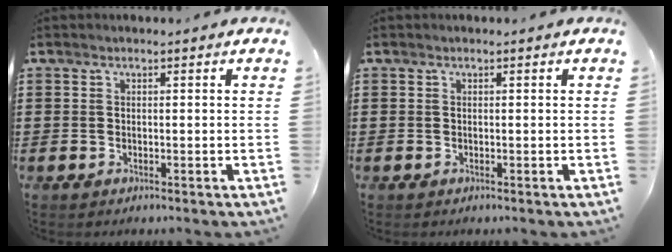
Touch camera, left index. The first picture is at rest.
{"total": 0.0}